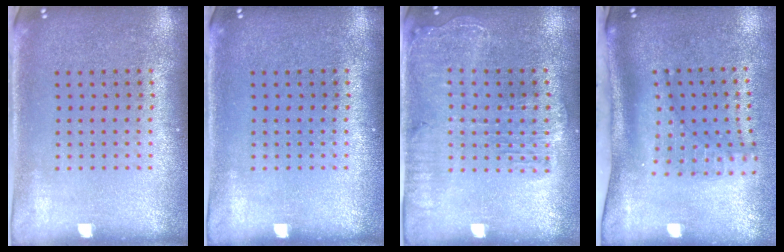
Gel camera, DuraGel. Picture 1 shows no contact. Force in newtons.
{"total": 0.0}
{"total": 1.7, "press": 1.6, "slide": 0.6}
{"total": 2.0, "press": 1.5, "slide": 1.3}